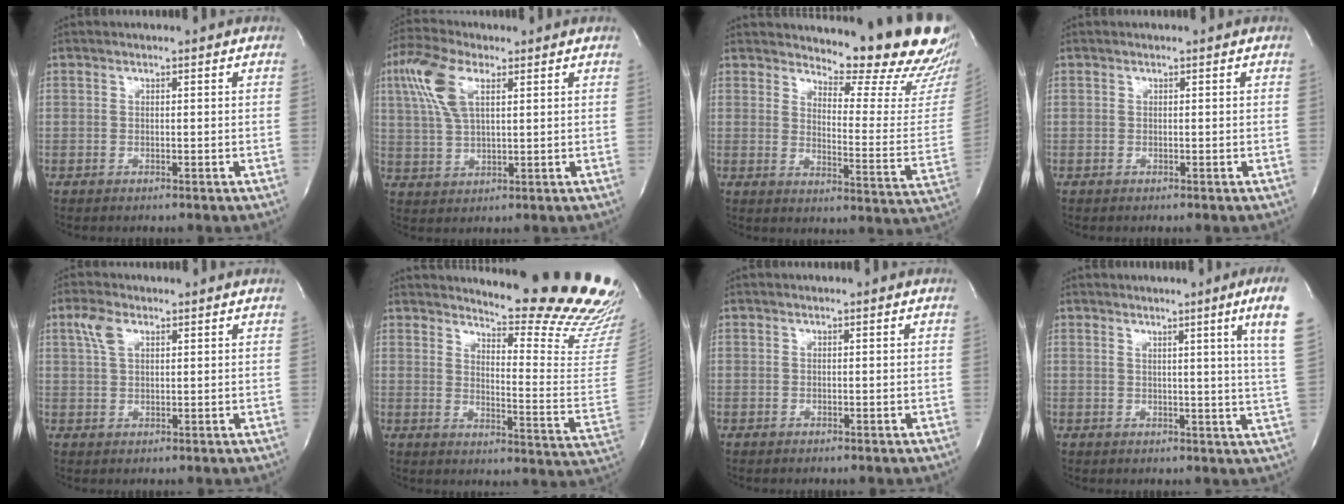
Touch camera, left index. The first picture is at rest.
{"total": 8.4, "force": [3.8, 3.1, 6.9], "torque": [-0.164, 0.021, 0.077]}
{"total": 17.3, "force": [15.7, 2.0, 6.8], "torque": [-0.086, -0.110, 0.177]}
{"total": 0.0}
{"total": 3.5, "force": [2.0, 1.5, 2.5], "torque": [-0.061, 0.013, 0.045]}
{"total": 20.3, "force": [19.1, 0.5, 6.9], "torque": [-0.096, -0.151, 0.219]}
{"total": 0.0}
{"total": 8.6, "force": [4.8, -2.1, 6.8], "torque": [-0.085, -0.034, 0.037]}